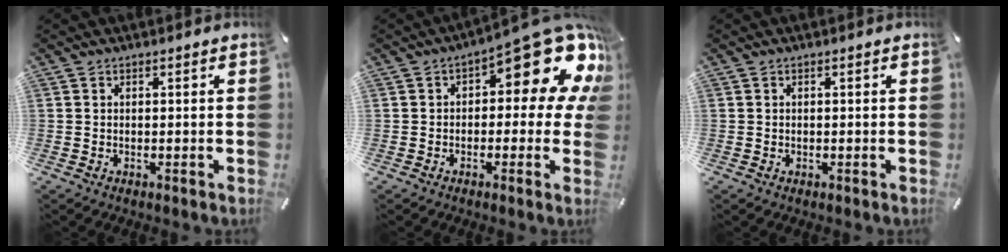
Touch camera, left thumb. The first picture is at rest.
{"total": 16.2, "force": [7.8, 6.5, 12.6], "torque": [-0.157, -0.067, 0.123]}
{"total": 0.0}